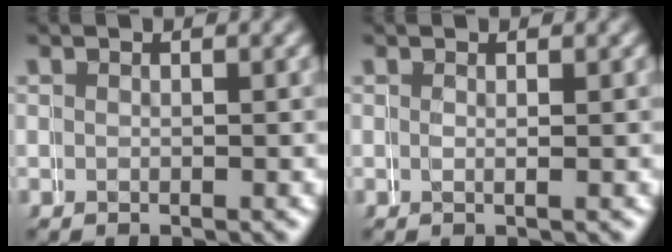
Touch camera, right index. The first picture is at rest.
{"total": 0.8, "force": [0.3, -0.7, -0.4], "torque": [0.004, 0.000, 0.007]}